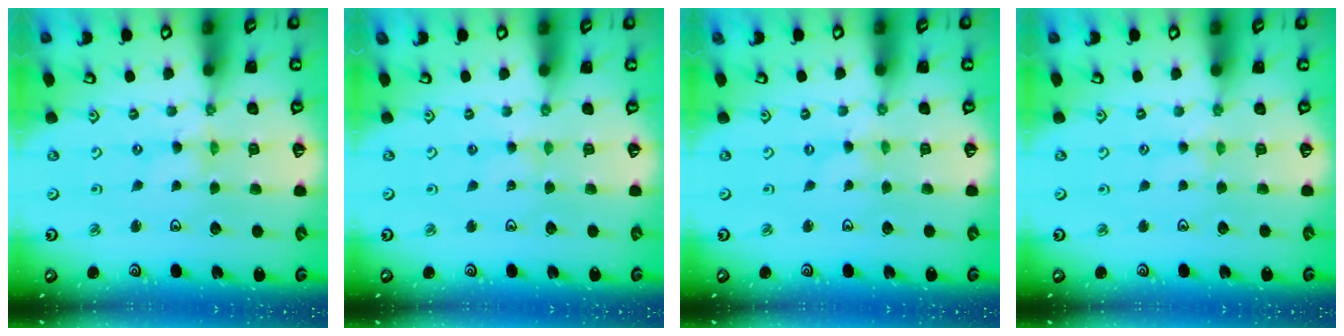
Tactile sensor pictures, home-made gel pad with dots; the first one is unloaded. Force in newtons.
{"total": 1.9, "press": 1.8, "slide": 0.3}
{"total": 0.0}
{"total": 3.2, "press": 3.2, "slide": 0.4}